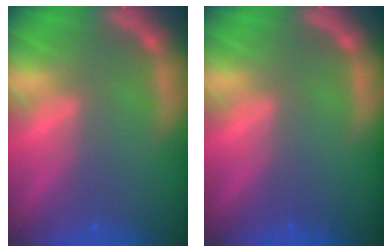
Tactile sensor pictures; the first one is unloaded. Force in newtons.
{"total": 0.0}